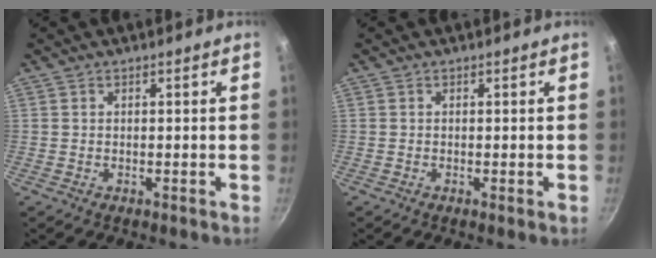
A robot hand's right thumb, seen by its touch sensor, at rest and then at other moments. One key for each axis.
{"total": 0.8, "fx": -0.3, "fy": 0.0, "fz": 0.8, "tx": -0.014, "ty": -0.003, "tz": -0.004}